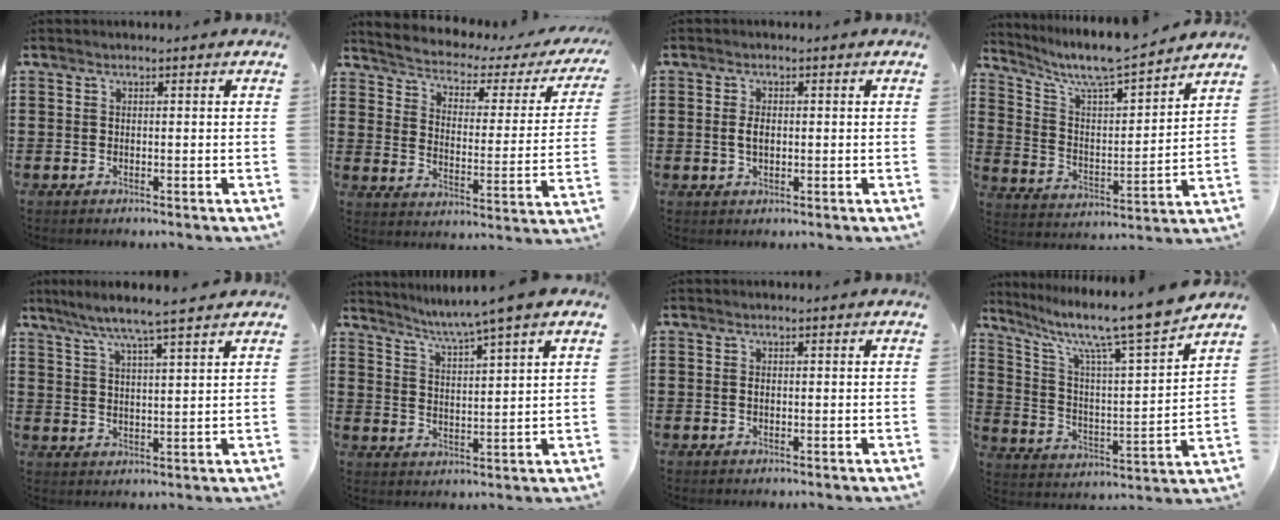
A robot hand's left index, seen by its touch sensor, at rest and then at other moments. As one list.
[{"total": 2.3, "force": [1.8, 0.6, 1.2], "torque": [-0.042, -0.024, 0.019]}, {"total": 2.3, "force": [0.1, 1.1, 2.0], "torque": [-0.041, 0.004, 0.001]}, {"total": 7.1, "force": [6.5, 0.4, 2.8], "torque": [-0.084, -0.052, 0.106]}, {"total": 6.0, "force": [5.0, -0.6, 3.3], "torque": [-0.080, -0.024, 0.084]}, {"total": 4.4, "force": [3.7, -1.5, 1.9], "torque": [-0.051, -0.027, 0.057]}, {"total": 0.7, "force": [0.1, 0.3, 0.6], "torque": [-0.014, 0.000, 0.002]}, {"total": 11.0, "force": [9.2, 0.2, 6.1], "torque": [-0.136, -0.070, 0.143]}]